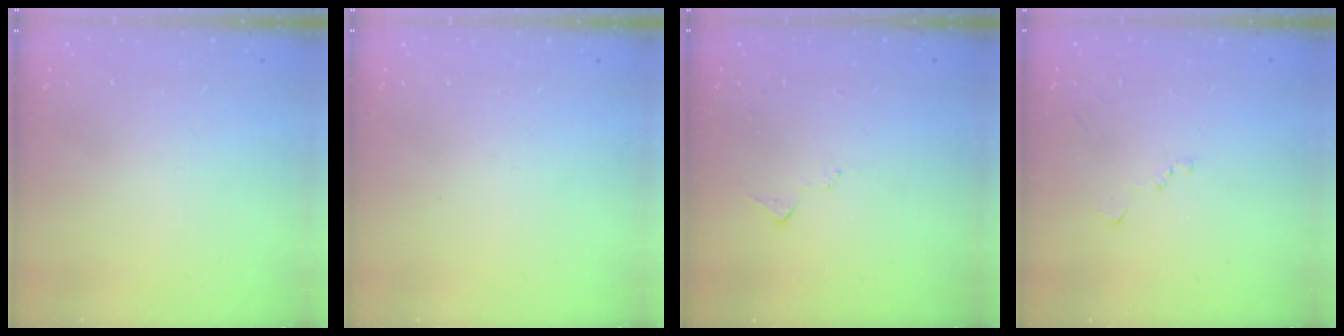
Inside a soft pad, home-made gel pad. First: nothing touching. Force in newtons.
{"total": 0.0}
{"total": 5.7, "press": 5.7, "slide": 0.8}
{"total": 6.6, "press": 6.5, "slide": 0.8}